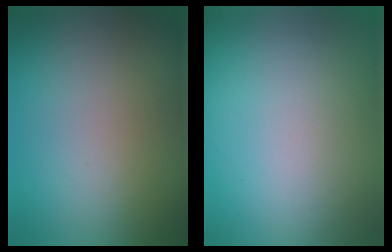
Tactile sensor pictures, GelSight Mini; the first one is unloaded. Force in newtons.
{"total": 0.0}